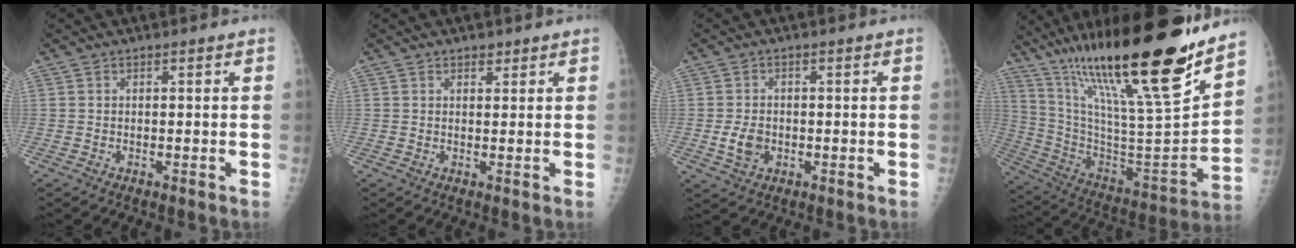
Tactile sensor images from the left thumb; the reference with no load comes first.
{"total": 1.6, "force": [1.2, 0.9, 0.5], "torque": [0.004, -0.007, 0.015]}
{"total": 4.2, "force": [-0.7, 3.1, 2.7], "torque": [-0.043, -0.002, -0.007]}
{"total": 32.1, "force": [22.9, 4.4, 22.0], "torque": [-0.348, -0.088, 0.384]}